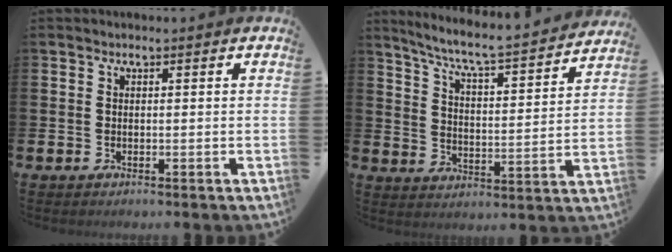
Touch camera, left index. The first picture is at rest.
{"total": 6.9, "force": [6.3, 0.2, 2.7], "torque": [-0.081, -0.052, 0.103]}